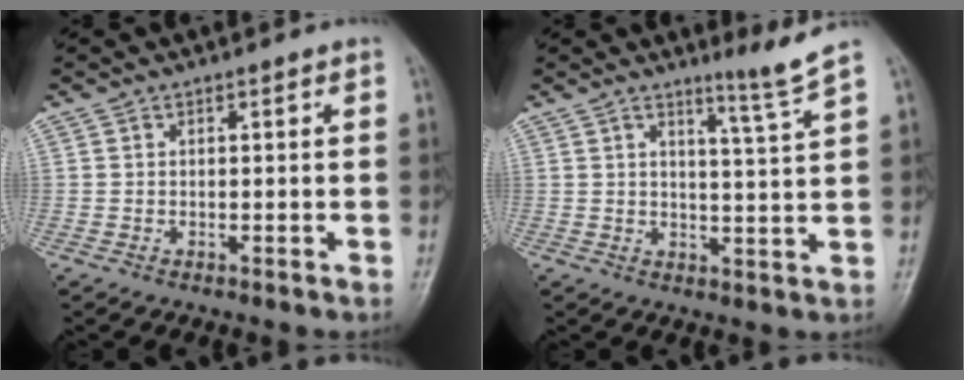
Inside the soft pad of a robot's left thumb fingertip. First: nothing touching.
{"total": 4.8, "force": [3.6, -1.7, 2.7], "torque": [-0.046, -0.046, 0.066]}